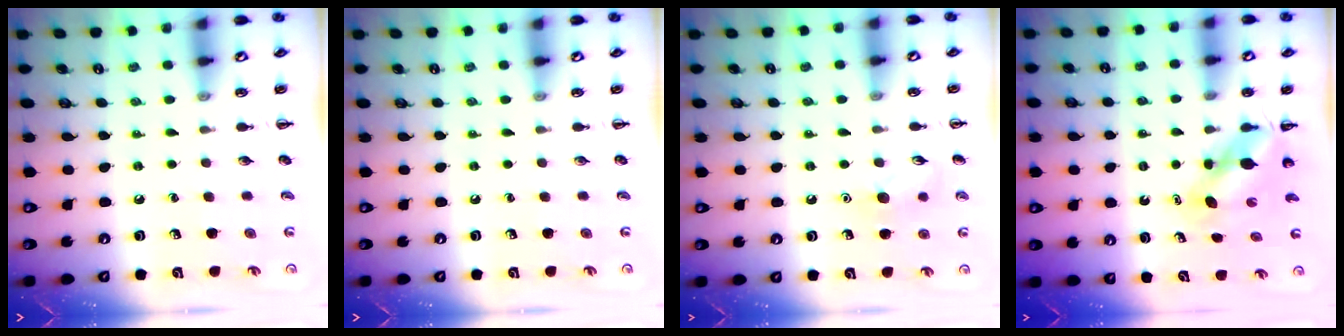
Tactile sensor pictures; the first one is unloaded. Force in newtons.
{"total": 0.0}
{"total": 7.5, "press": 7.3, "slide": 1.6}
{"total": 5.1, "press": 5.1, "slide": 0.6}